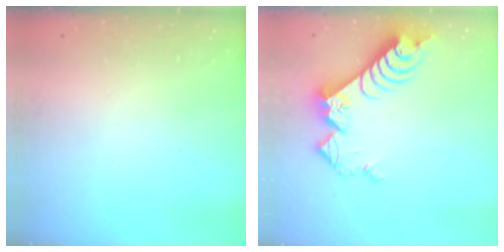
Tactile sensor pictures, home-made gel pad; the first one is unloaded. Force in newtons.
{"total": 11.2, "press": 11.1, "slide": 1.4}